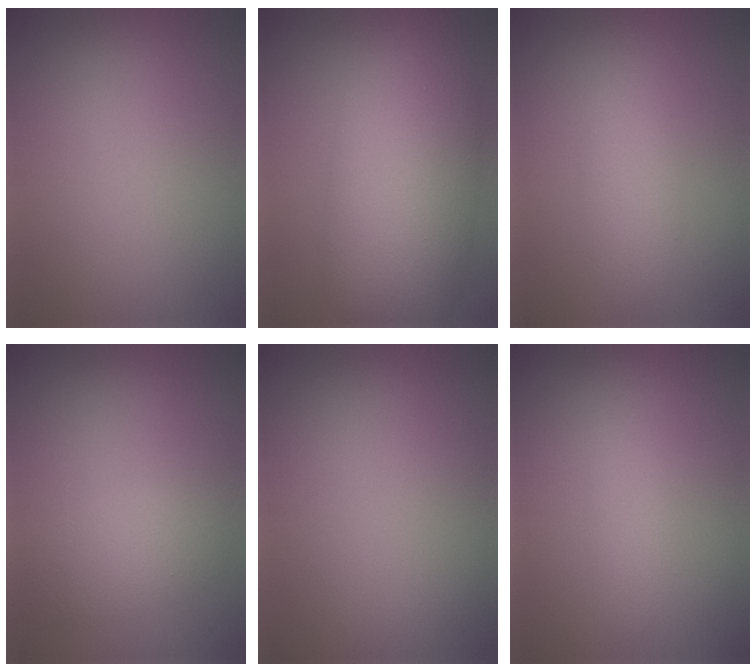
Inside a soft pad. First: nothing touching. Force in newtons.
{"total": 10.8, "press": 10.8, "slide": 0.4}
{"total": 2.5, "press": 2.5, "slide": 0.0}
{"total": 2.9, "press": 2.9, "slide": 0.0}
{"total": 0.0}
{"total": 1.6, "press": 1.6, "slide": 0.1}